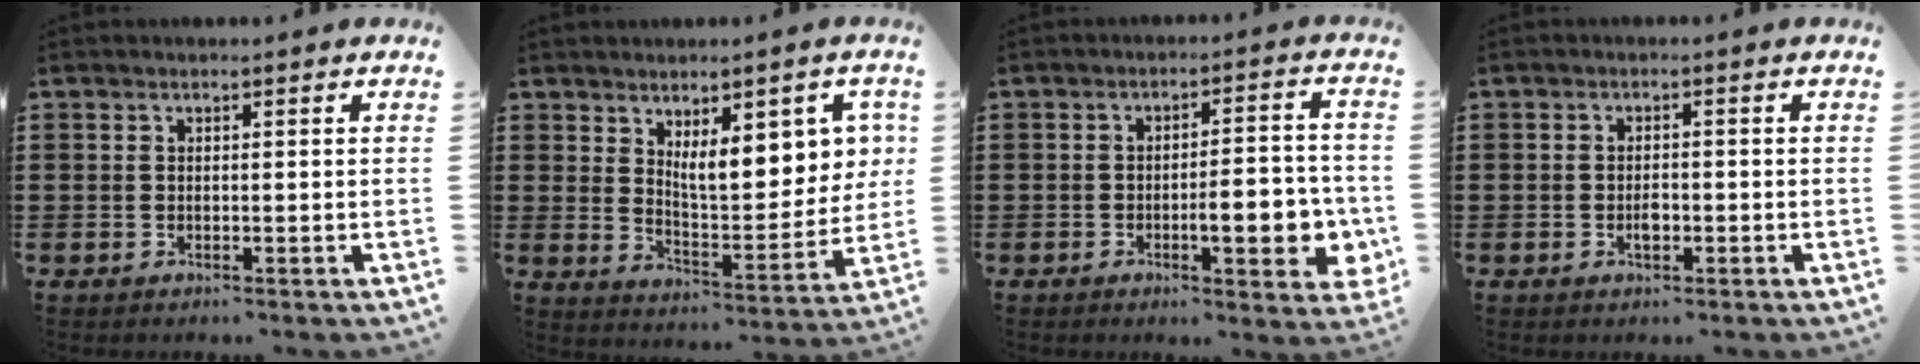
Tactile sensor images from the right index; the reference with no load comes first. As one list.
[{"total": 8.7, "force": [4.3, 3.6, 6.6], "torque": [-0.116, -0.011, 0.073]}, {"total": 8.0, "force": [-2.1, 2.5, 7.4], "torque": [-0.095, -0.008, -0.036]}, {"total": 1.9, "force": [-0.6, 0.7, 1.6], "torque": [-0.032, 0.001, -0.010]}]